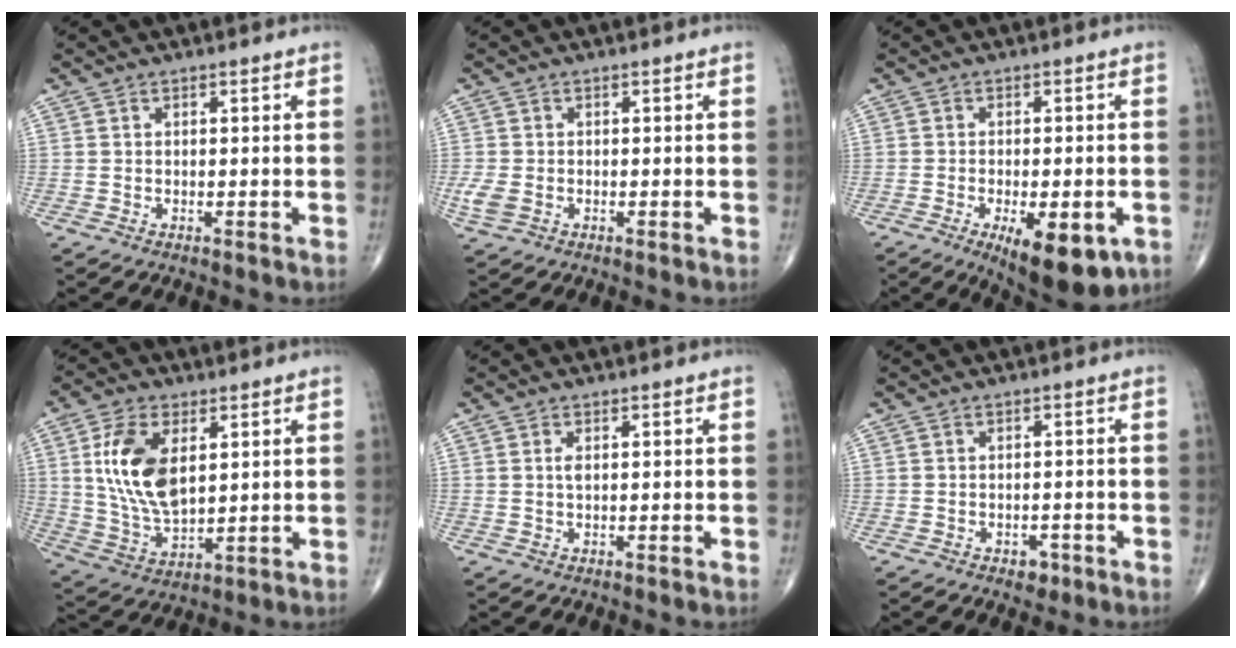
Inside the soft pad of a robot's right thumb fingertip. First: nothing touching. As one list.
[{"total": 3.1, "force": [-0.8, 2.2, 2.1], "torque": [-0.058, 0.002, -0.013]}, {"total": 12.7, "force": [-5.4, 5.1, 10.3], "torque": [-0.133, -0.003, -0.068]}, {"total": 13.9, "force": [3.5, 7.5, 11.2], "torque": [-0.213, -0.017, 0.076]}, {"total": 1.2, "force": [0.3, 0.4, 1.0], "torque": [-0.022, 0.000, 0.007]}, {"total": 2.2, "force": [-1.2, 1.5, 1.1], "torque": [-0.004, 0.005, -0.013]}]